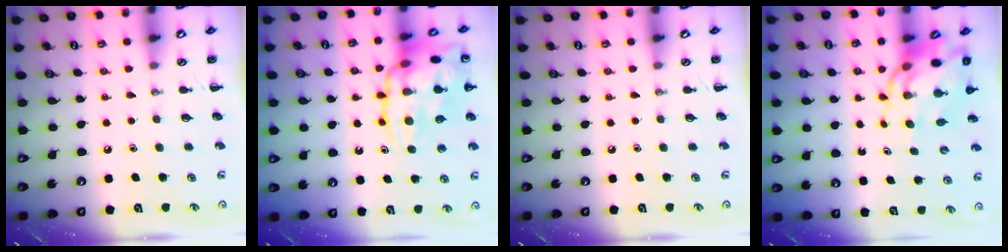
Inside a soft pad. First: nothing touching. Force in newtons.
{"total": 20.0, "press": 19.8, "slide": 2.3}
{"total": 0.0}
{"total": 13.2, "press": 12.5, "slide": 4.2}